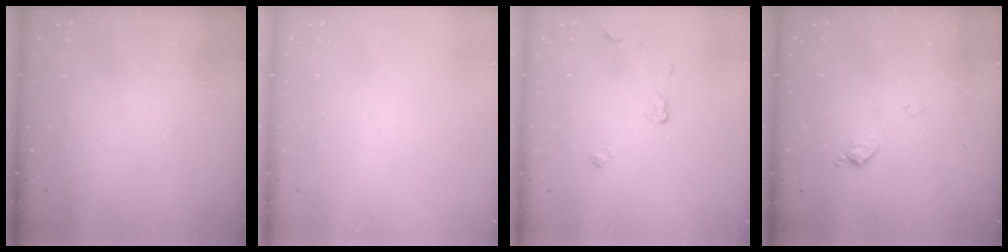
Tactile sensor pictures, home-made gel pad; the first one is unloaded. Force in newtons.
{"total": 0.0}
{"total": 4.8, "press": 4.8, "slide": 0.6}
{"total": 6.7, "press": 6.7, "slide": 0.8}